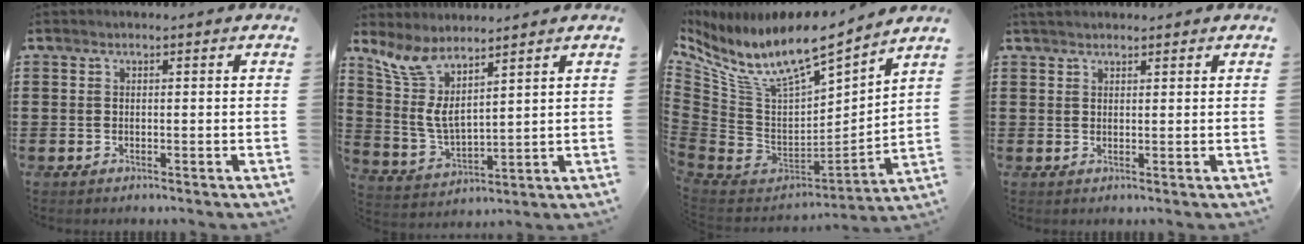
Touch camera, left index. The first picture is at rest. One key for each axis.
{"total": 6.2, "fx": 3.9, "fy": 1.9, "fz": 4.4, "tx": -0.118, "ty": -0.029, "tz": 0.064}
{"total": 11.2, "fx": 8.0, "fy": 3.3, "fz": 7.0, "tx": -0.172, "ty": -0.065, "tz": 0.138}
{"total": 1.4, "fx": 1.3, "fy": 0.4, "fz": 0.4, "tx": -0.010, "ty": 0.002, "tz": 0.026}